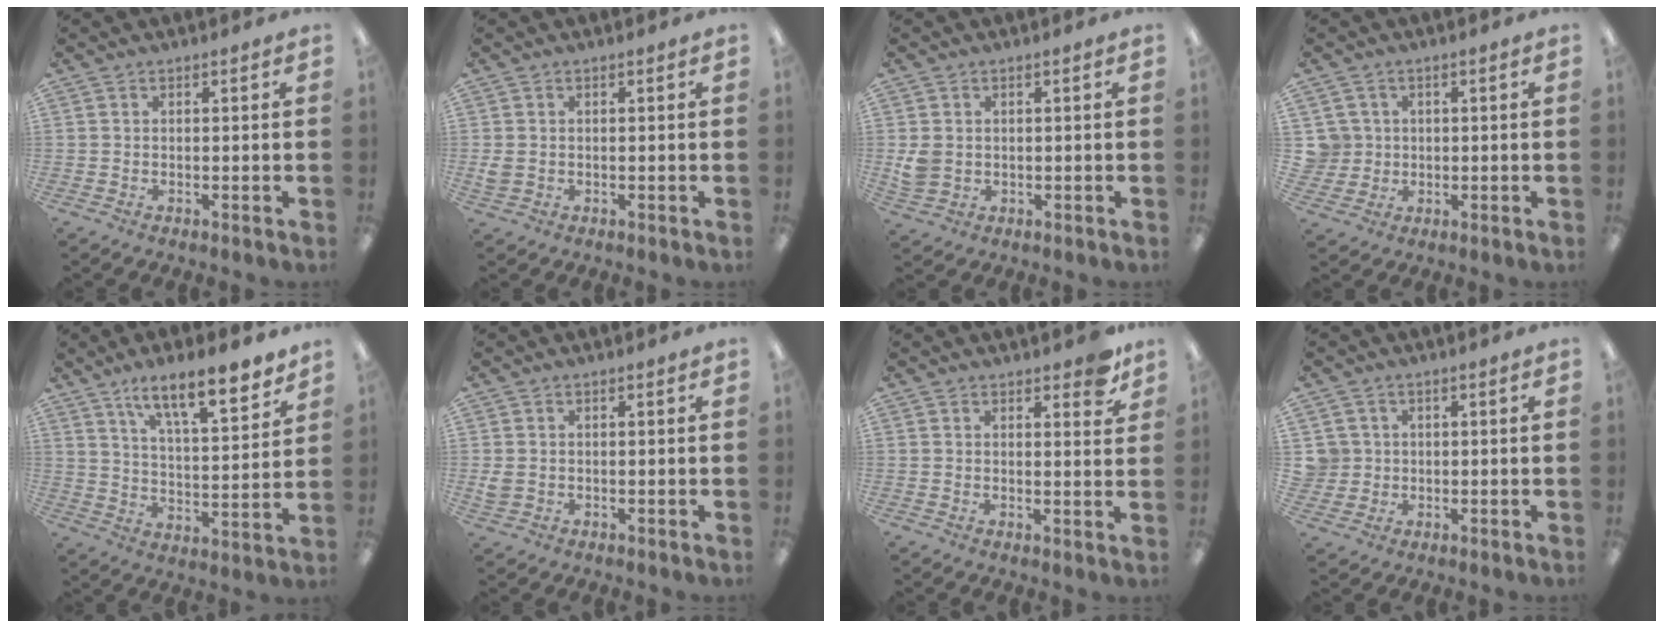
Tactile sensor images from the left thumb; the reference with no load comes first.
{"total": 1.9, "force": [0.1, 1.5, 1.0], "torque": [-0.019, 0.004, 0.002]}
{"total": 4.0, "force": [0.7, 3.4, 1.9], "torque": [-0.028, 0.004, 0.017]}
{"total": 5.1, "force": [1.0, 5.0, 0.5], "torque": [-0.025, 0.007, 0.019]}
{"total": 13.8, "force": [11.1, 3.1, 7.5], "torque": [-0.110, -0.072, 0.187]}
{"total": 2.0, "force": [0.2, 1.7, 1.1], "torque": [-0.021, 0.005, 0.003]}
{"total": 4.8, "force": [3.6, 1.9, 2.5], "torque": [-0.019, -0.019, 0.058]}
{"total": 4.1, "force": [0.8, 4.0, 0.1], "torque": [-0.008, 0.006, 0.015]}